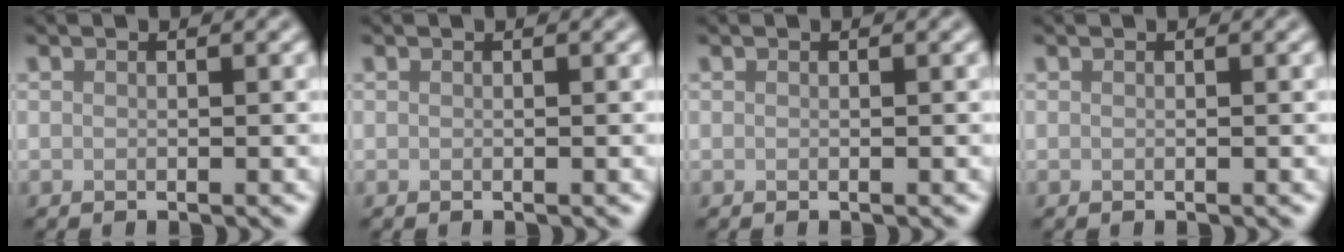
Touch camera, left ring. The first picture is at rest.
{"total": 0.0}
{"total": 0.0}
{"total": 0.0}